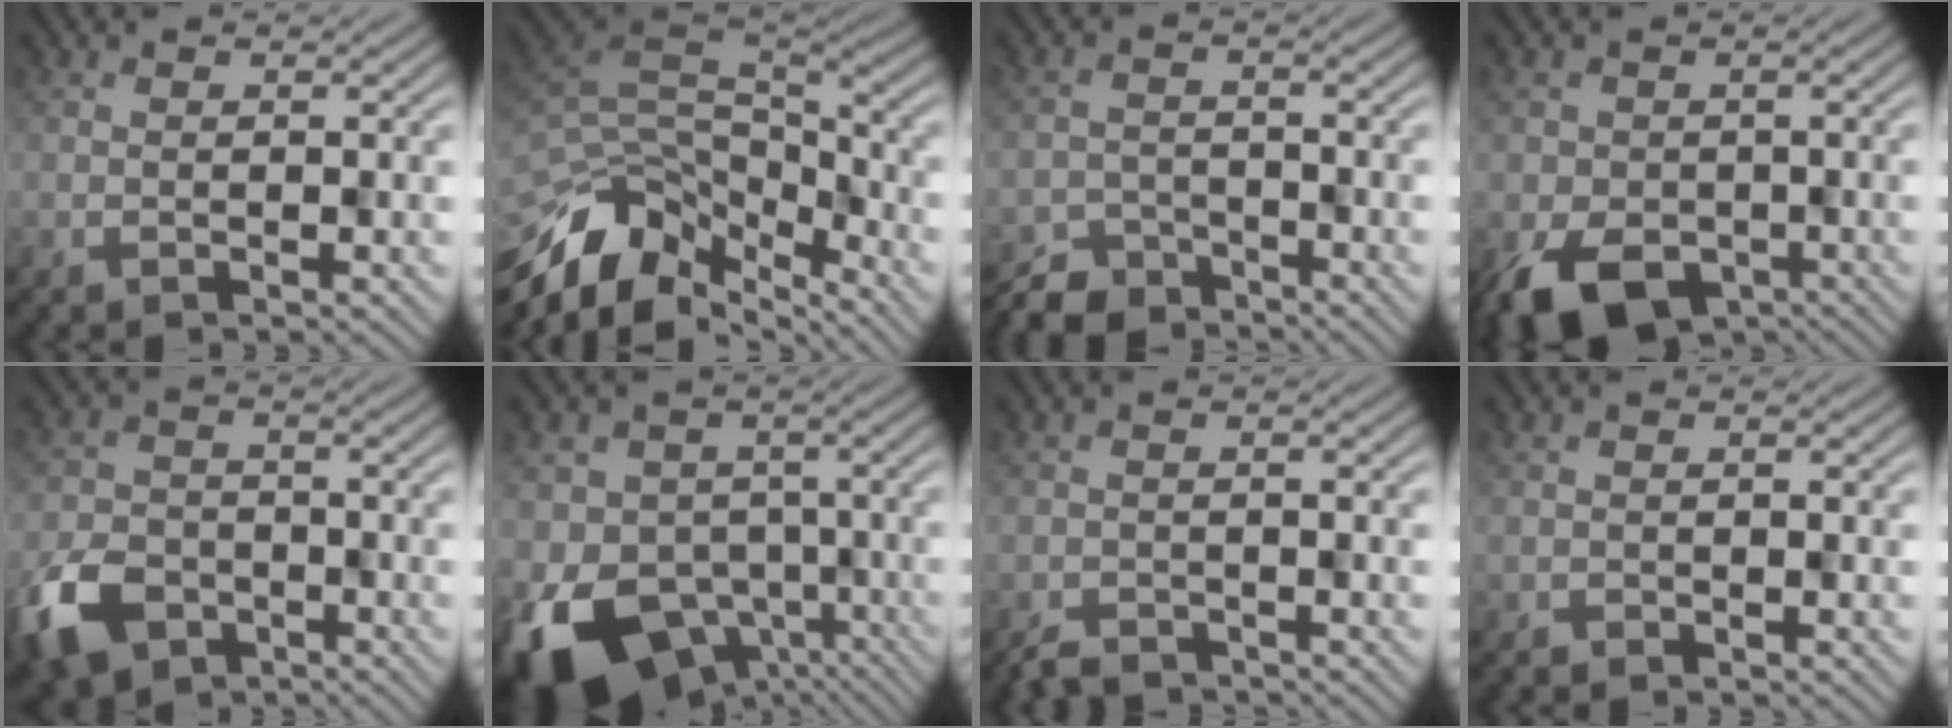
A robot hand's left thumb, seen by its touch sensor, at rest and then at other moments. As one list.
[{"total": 12.3, "force": [-6.9, 6.8, 7.5], "torque": [-0.203, -0.023, -0.106]}, {"total": 5.1, "force": [-4.9, 1.6, 0.3], "torque": [-0.001, -0.012, -0.081]}, {"total": 8.1, "force": [-4.3, 5.3, 4.4], "torque": [-0.091, -0.036, -0.057]}, {"total": 8.0, "force": [-5.3, 5.0, 3.3], "torque": [-0.081, -0.022, -0.104]}, {"total": 13.9, "force": [-6.7, 10.3, 6.6], "torque": [-0.142, -0.052, -0.077]}, {"total": 2.7, "force": [-2.7, 0.5, 0.1], "torque": [-0.007, -0.011, -0.046]}, {"total": 1.0, "force": [-0.9, 0.1, -0.4], "torque": [0.006, -0.005, -0.013]}]